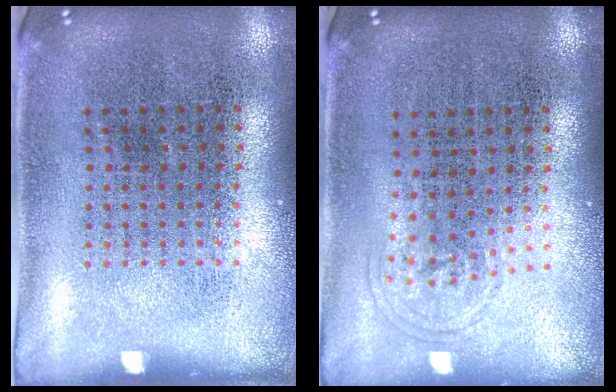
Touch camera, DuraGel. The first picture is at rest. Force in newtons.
{"total": 0.7, "press": 0.5, "slide": 0.5}